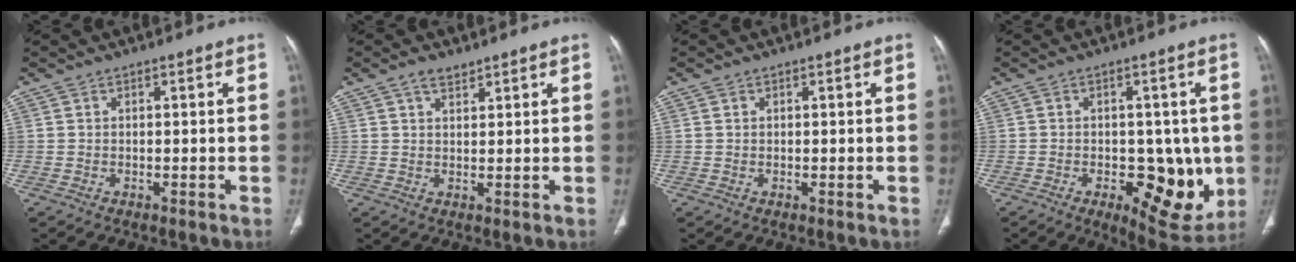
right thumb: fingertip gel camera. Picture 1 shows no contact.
{"total": 2.8, "force": [2.0, 1.3, 1.4], "torque": [-0.021, -0.009, 0.035]}
{"total": 0.6, "force": [0.3, 0.5, 0.2], "torque": [0.000, 0.000, 0.005]}
{"total": 13.8, "force": [-3.1, 7.1, 11.5], "torque": [-0.107, -0.008, -0.025]}